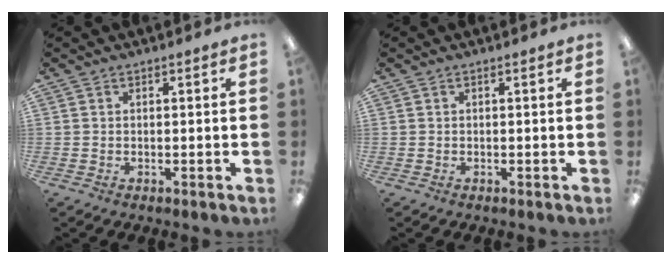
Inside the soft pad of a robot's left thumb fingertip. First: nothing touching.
{"total": 0.0}